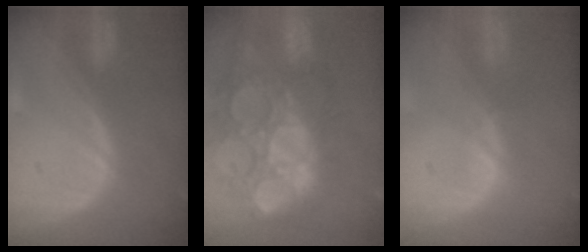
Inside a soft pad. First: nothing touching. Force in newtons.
{"total": 15.4, "press": 12.6, "slide": 8.7}
{"total": 0.5, "press": 0.5, "slide": 0.2}